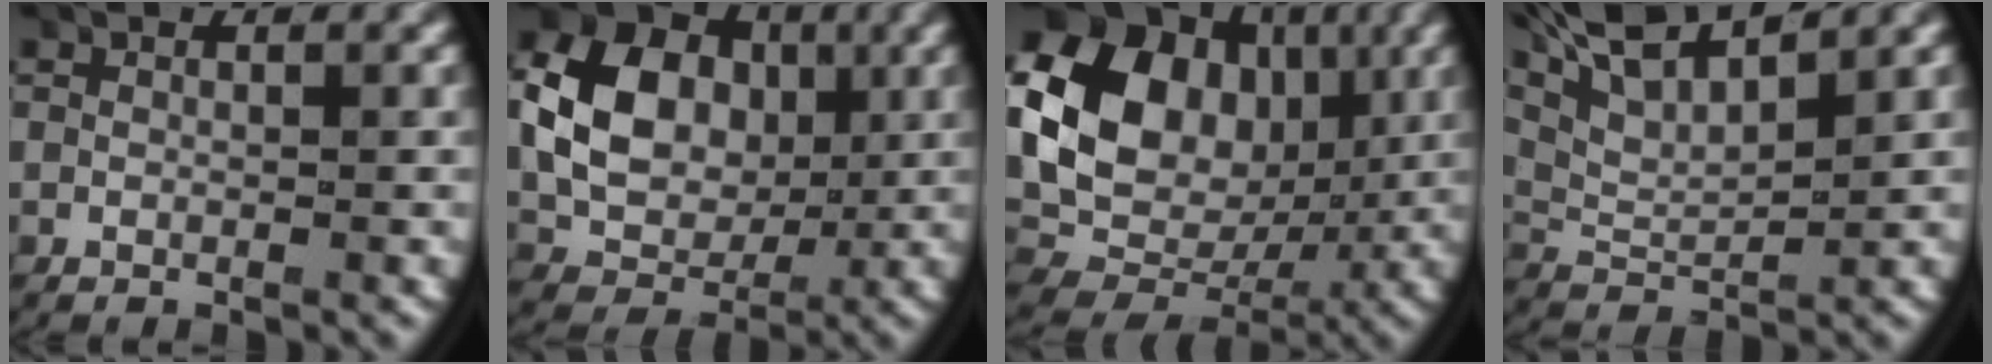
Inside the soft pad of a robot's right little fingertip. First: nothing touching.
{"total": 11.2, "force": [2.0, 9.0, 6.3], "torque": [-0.128, 0.008, 0.025]}
{"total": 17.1, "force": [1.9, 13.9, 9.8], "torque": [-0.216, -0.031, 0.040]}
{"total": 7.9, "force": [4.2, 4.5, 4.9], "torque": [-0.106, 0.000, 0.071]}